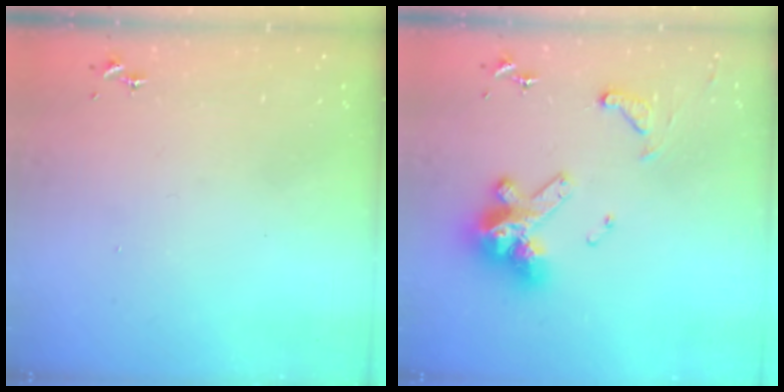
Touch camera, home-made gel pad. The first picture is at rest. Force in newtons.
{"total": 15.0, "press": 15.0, "slide": 0.9}